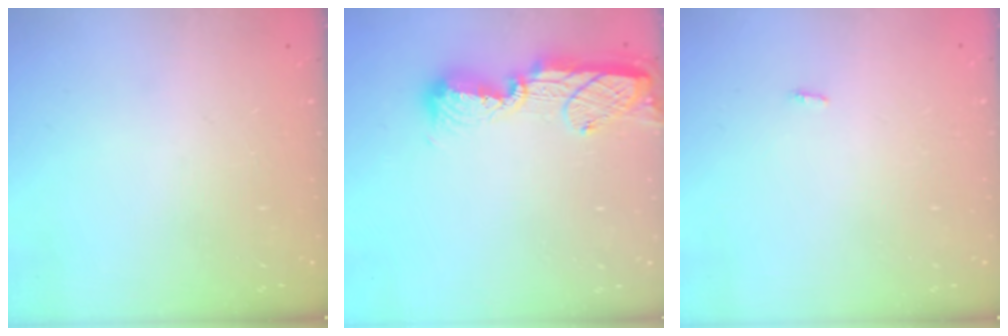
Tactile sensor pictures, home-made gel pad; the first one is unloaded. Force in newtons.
{"total": 11.5, "press": 11.5, "slide": 0.7}
{"total": 2.8, "press": 1.8, "slide": 2.2}